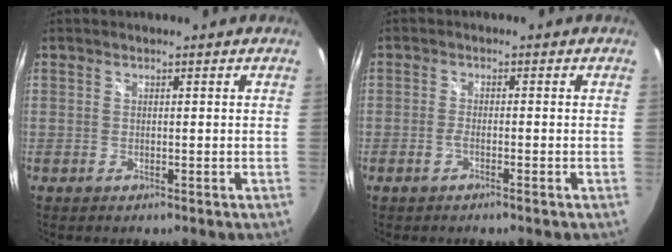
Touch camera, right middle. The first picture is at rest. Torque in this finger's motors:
{"motor_torque": [-0.04, 0.00, 0.06, -0.01]}